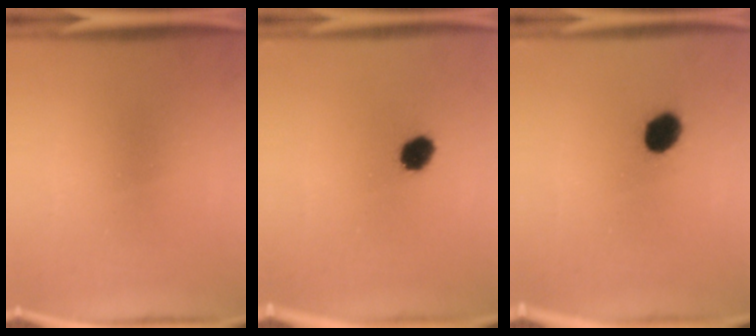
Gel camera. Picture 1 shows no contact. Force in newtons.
{"total": 4.7}
{"total": 6.4}